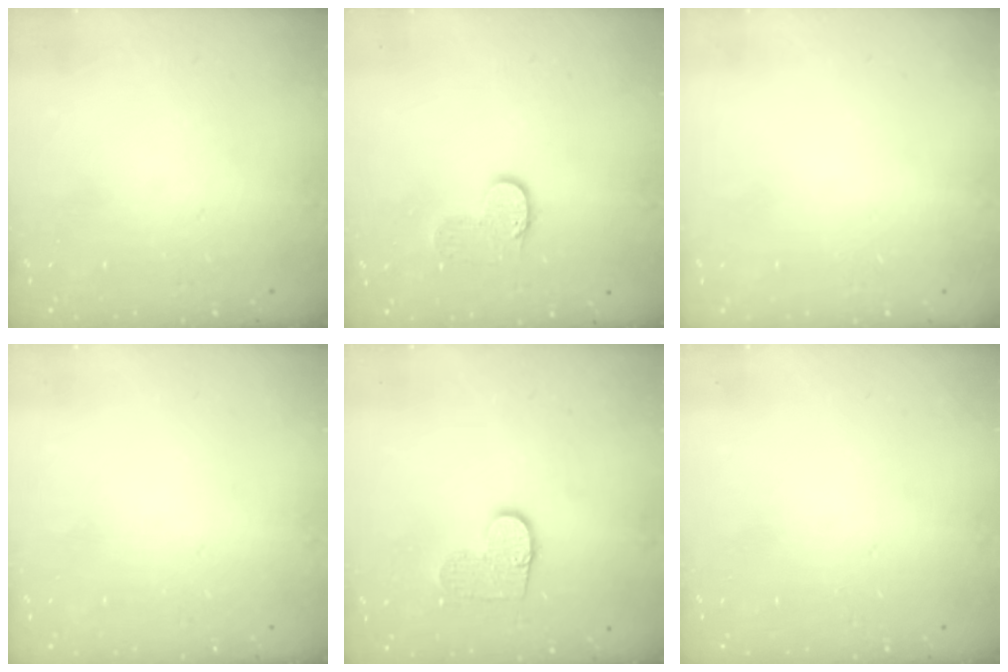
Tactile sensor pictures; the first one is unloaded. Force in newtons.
{"total": 6.8, "press": 6.8, "slide": 0.3}
{"total": 0.6, "press": 0.5, "slide": 0.2}
{"total": 0.0}
{"total": 8.4, "press": 8.4, "slide": 0.3}
{"total": 0.0}